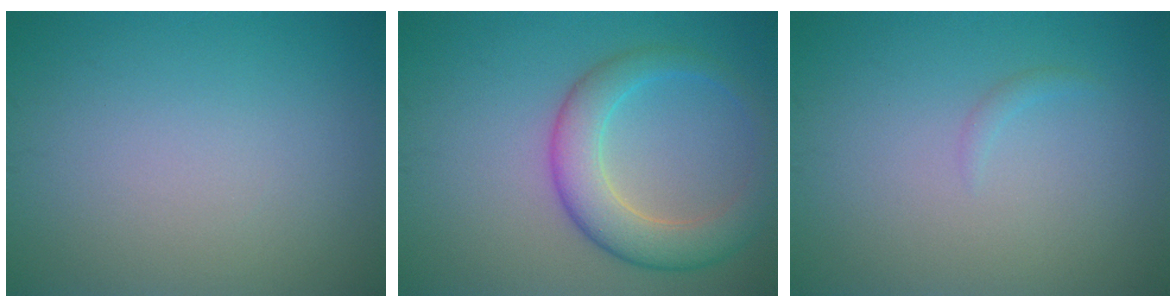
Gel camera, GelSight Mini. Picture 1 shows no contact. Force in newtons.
{"total": 5.4, "press": 5.4, "slide": 0.2}
{"total": 0.6, "press": 0.6, "slide": 0.1}